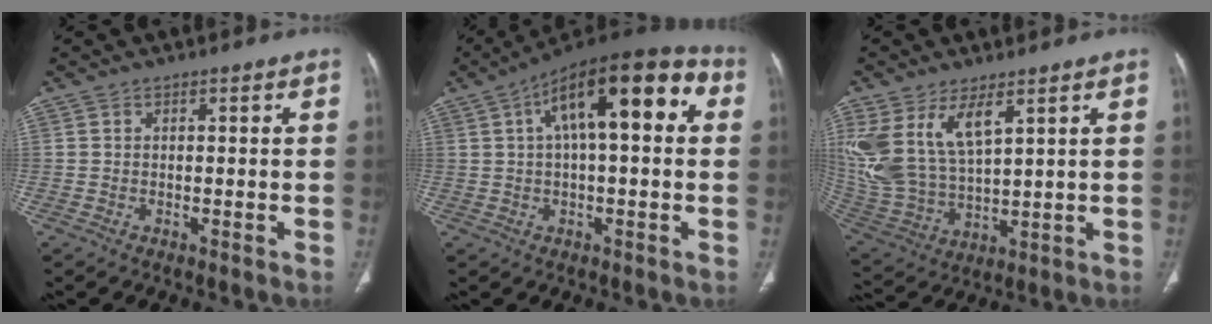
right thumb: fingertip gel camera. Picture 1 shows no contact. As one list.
[{"total": 19.2, "force": [5.0, 7.5, 17.0], "torque": [-0.243, 0.039, 0.066]}, {"total": 15.3, "force": [7.2, 7.3, 11.4], "torque": [-0.239, -0.027, 0.162]}]